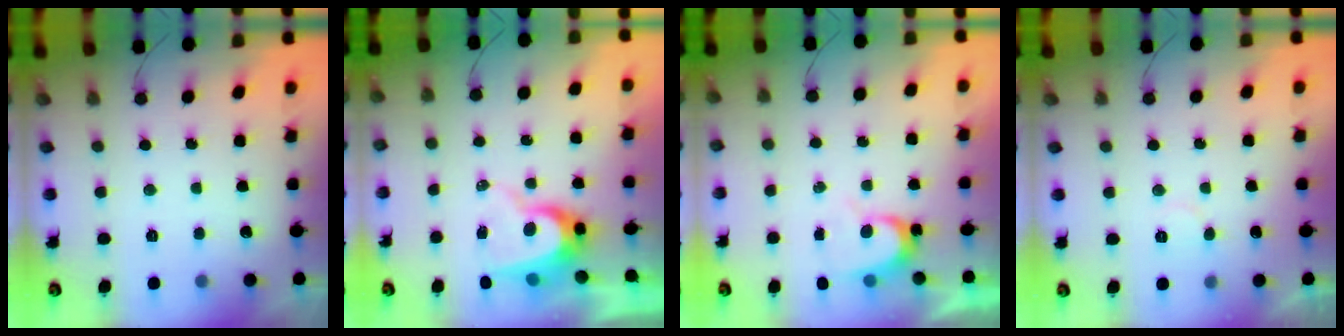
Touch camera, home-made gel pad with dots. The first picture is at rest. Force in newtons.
{"total": 9.7, "press": 9.7, "slide": 1.0}
{"total": 5.6, "press": 5.6, "slide": 0.5}
{"total": 4.1, "press": 4.1, "slide": 0.3}